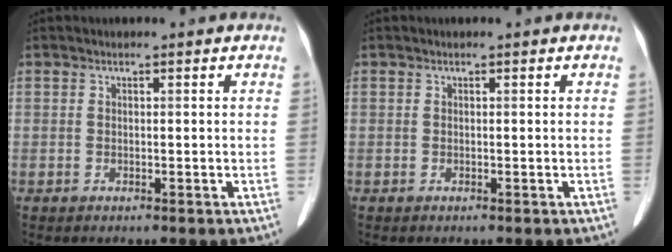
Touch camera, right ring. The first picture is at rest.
{"total": 0.0}